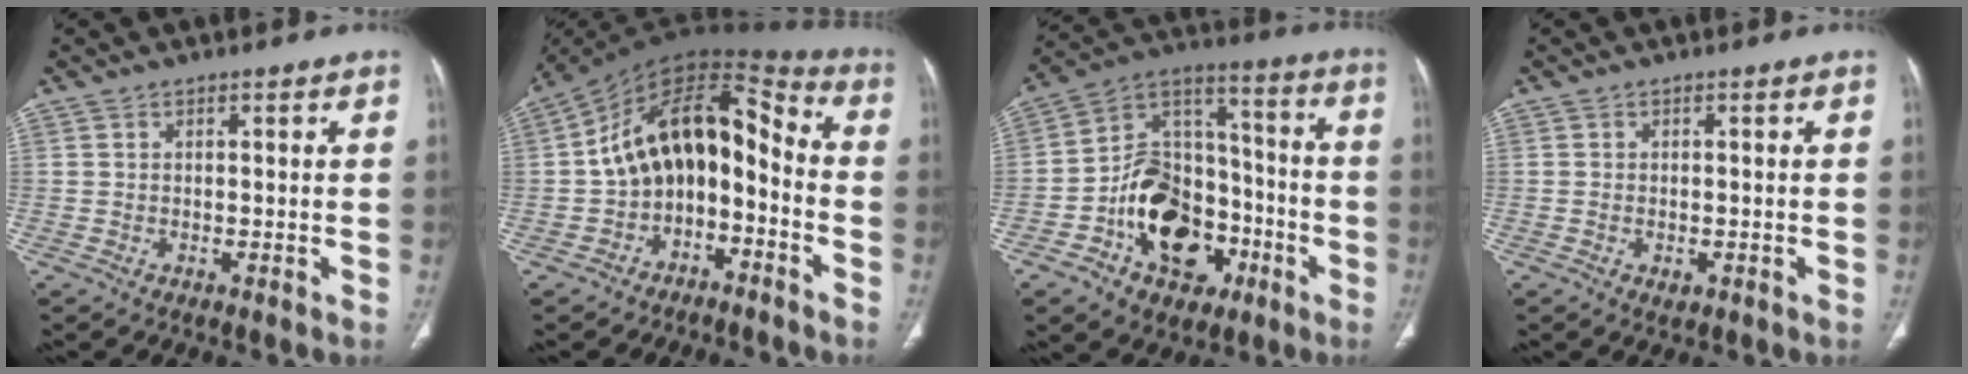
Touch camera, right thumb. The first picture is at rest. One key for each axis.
{"total": 15.8, "fx": -3.6, "fy": 10.3, "fz": 11.4, "tx": -0.155, "ty": 0.097, "tz": -0.064}
{"total": 20.3, "fx": -7.5, "fy": 14.2, "fz": 12.5, "tx": -0.154, "ty": 0.070, "tz": -0.117}
{"total": 1.4, "fx": -0.5, "fy": 1.0, "fz": 0.9, "tx": -0.014, "ty": 0.003, "tz": -0.003}